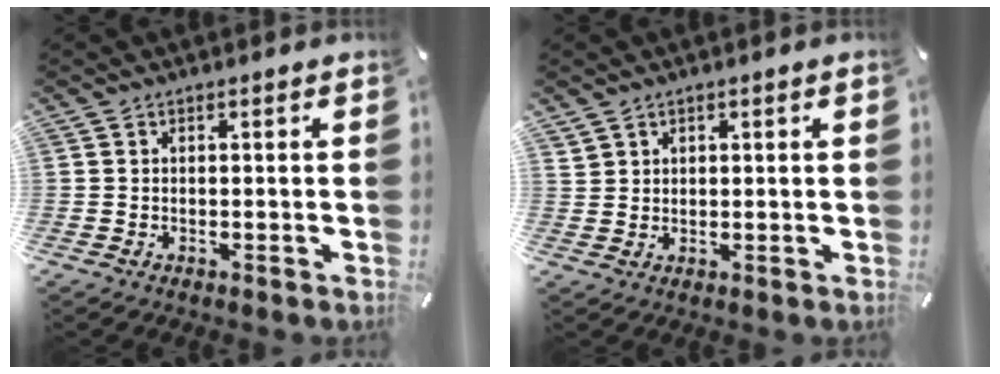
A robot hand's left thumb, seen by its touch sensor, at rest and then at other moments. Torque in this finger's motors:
{"motor_torque": [0.12, 0.05, 0.04, -0.19, -0.01]}